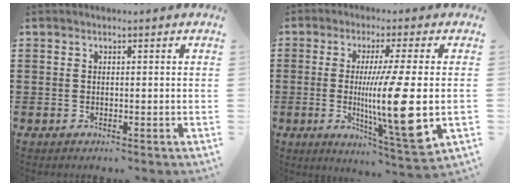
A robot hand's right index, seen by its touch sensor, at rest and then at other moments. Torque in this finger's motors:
{"motor_torque": [1.31, -0.07, 0.27, 0.11]}